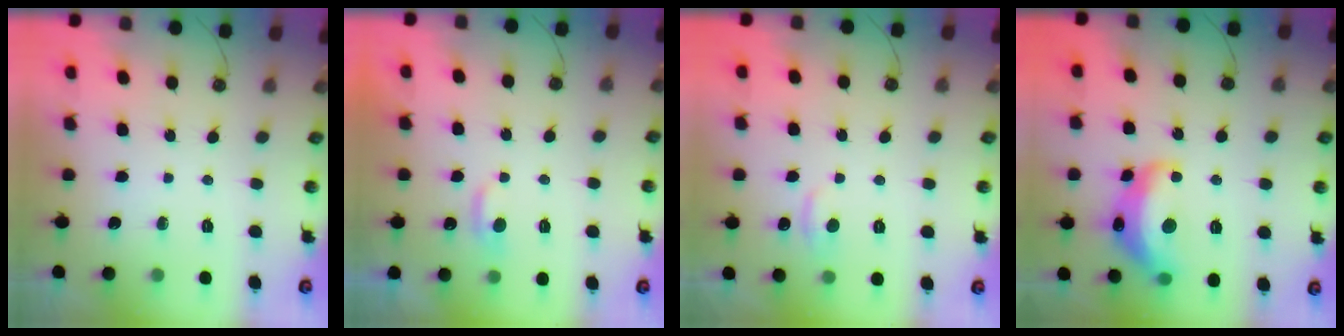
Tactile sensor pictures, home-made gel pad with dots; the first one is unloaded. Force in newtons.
{"total": 0.0}
{"total": 0.8, "press": 0.1, "slide": 0.8}
{"total": 9.0, "press": 8.9, "slide": 0.9}